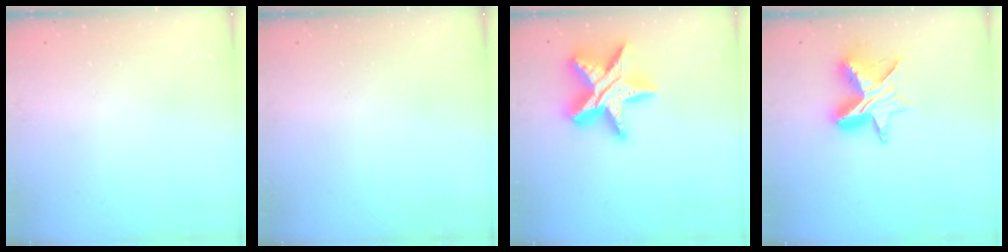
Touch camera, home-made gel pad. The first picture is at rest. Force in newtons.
{"total": 0.0}
{"total": 19.7, "press": 19.7, "slide": 1.5}
{"total": 11.3, "press": 11.3, "slide": 0.8}